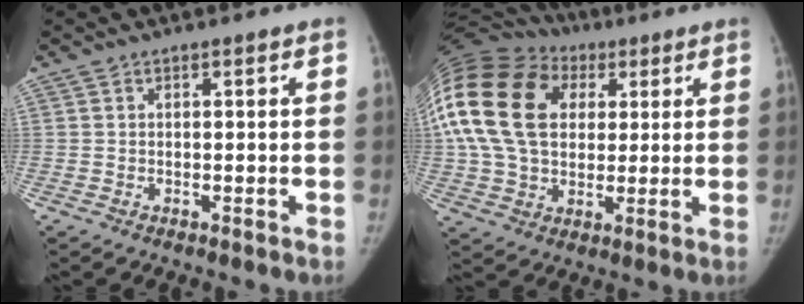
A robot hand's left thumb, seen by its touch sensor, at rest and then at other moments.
{"total": 27.8, "force": [6.4, 19.9, 18.4], "torque": [-0.411, 0.054, 0.122]}